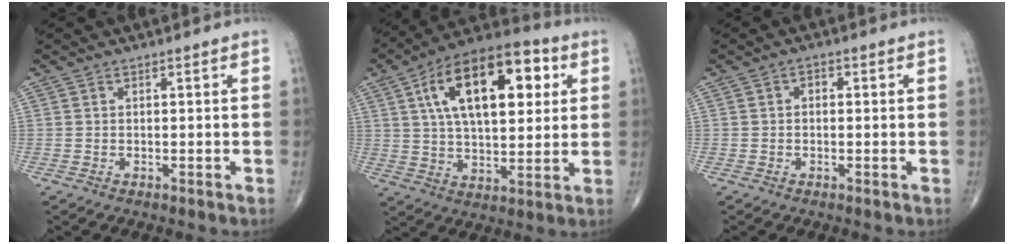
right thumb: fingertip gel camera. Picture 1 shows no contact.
{"total": 21.5, "force": [6.6, 10.7, 17.5], "torque": [-0.258, 0.006, 0.098]}
{"total": 1.5, "force": [0.2, 1.0, 1.0], "torque": [-0.009, 0.008, -0.001]}